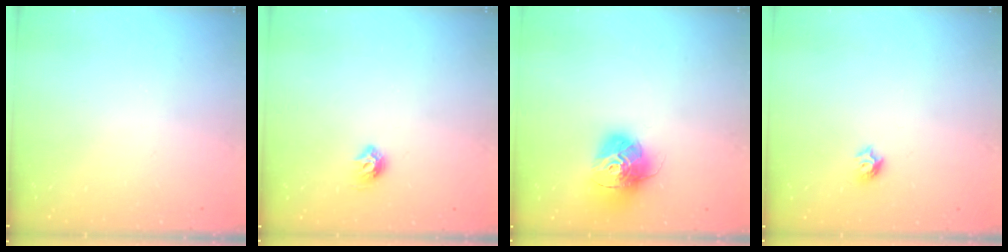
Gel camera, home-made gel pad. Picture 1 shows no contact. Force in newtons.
{"total": 6.6, "press": 6.6, "slide": 0.9}
{"total": 16.1, "press": 16.0, "slide": 1.5}
{"total": 5.1, "press": 5.1, "slide": 0.6}